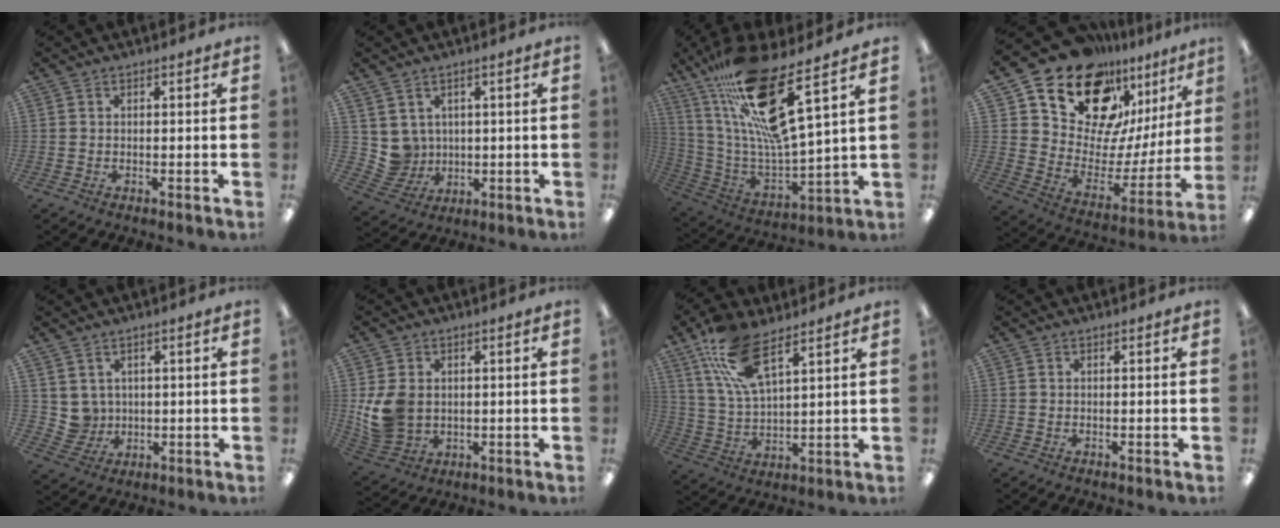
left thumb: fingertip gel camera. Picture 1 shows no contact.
{"total": 5.8, "force": [2.6, 5.2, 0.2], "torque": [-0.029, -0.016, 0.055]}
{"total": 23.8, "force": [14.8, 5.4, 17.9], "torque": [-0.336, -0.085, 0.244]}
{"total": 21.4, "force": [16.2, 11.4, 8.1], "torque": [-0.131, -0.123, 0.295]}
{"total": 4.4, "force": [2.4, 3.7, 0.0], "torque": [-0.020, -0.006, 0.049]}
{"total": 9.0, "force": [0.6, 7.2, 5.4], "torque": [-0.117, 0.007, 0.013]}
{"total": 13.5, "force": [8.4, 4.9, 9.4], "torque": [-0.203, -0.020, 0.155]}
{"total": 0.0}